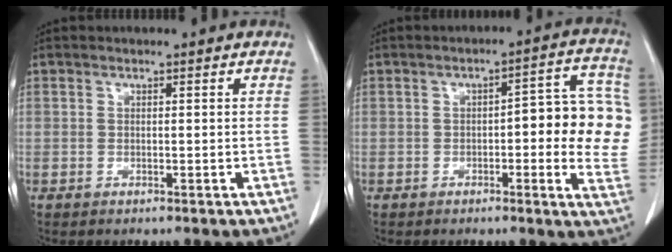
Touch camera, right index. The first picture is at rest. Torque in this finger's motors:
{"motor_torque": [0.34, 0.09, 0.21, 0.04]}